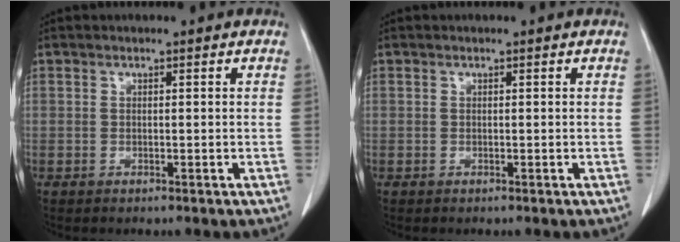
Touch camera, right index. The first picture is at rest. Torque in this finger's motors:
{"motor_torque": [0.00, 0.00, 0.00, 0.00]}